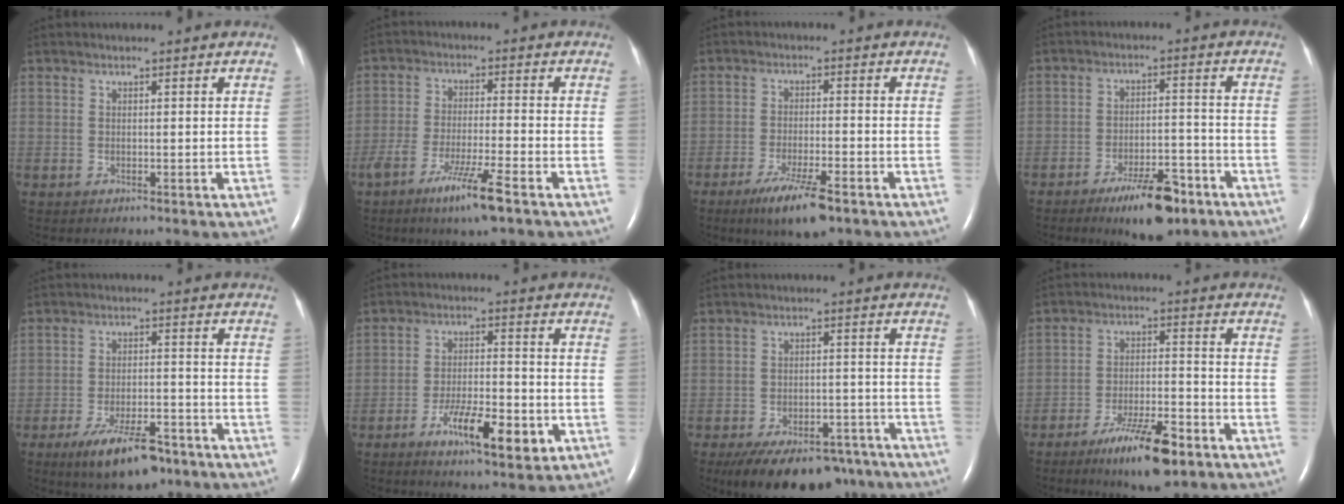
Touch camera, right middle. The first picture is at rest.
{"total": 8.4, "force": [-5.2, 0.0, 6.6], "torque": [-0.126, -0.020, -0.094]}
{"total": 8.0, "force": [-5.2, 1.2, 6.0], "torque": [-0.114, -0.017, -0.085]}
{"total": 9.4, "force": [-6.3, 2.8, 6.4], "torque": [-0.102, -0.002, -0.096]}
{"total": 9.8, "force": [-6.6, 3.2, 6.6], "torque": [-0.116, -0.009, -0.105]}
{"total": 9.5, "force": [-4.3, 2.4, 8.2], "torque": [-0.142, -0.006, -0.066]}
{"total": 16.6, "force": [-12.5, 7.6, 7.7], "torque": [-0.128, 0.000, -0.169]}
{"total": 10.4, "force": [-6.7, 2.1, 7.6], "torque": [-0.136, -0.011, -0.111]}